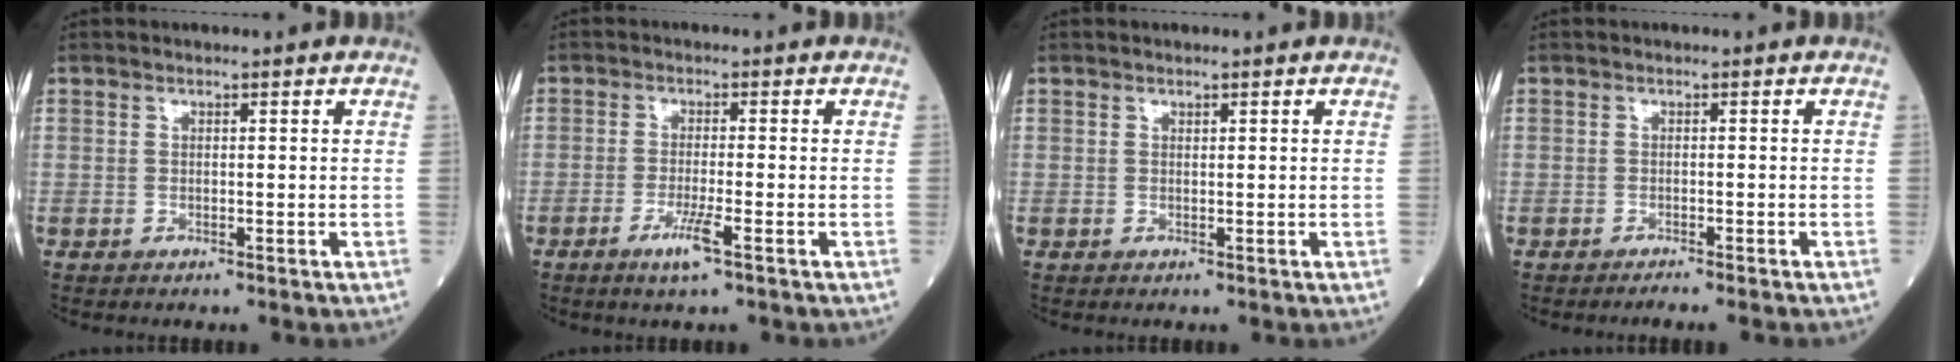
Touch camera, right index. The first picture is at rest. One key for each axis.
{"total": 3.7, "fx": -1.9, "fy": -0.2, "fz": 3.1, "tx": -0.064, "ty": -0.009, "tz": -0.038}
{"total": 0.0}
{"total": 2.3, "fx": -2.0, "fy": -0.3, "fz": 1.1, "tx": -0.010, "ty": 0.002, "tz": -0.026}